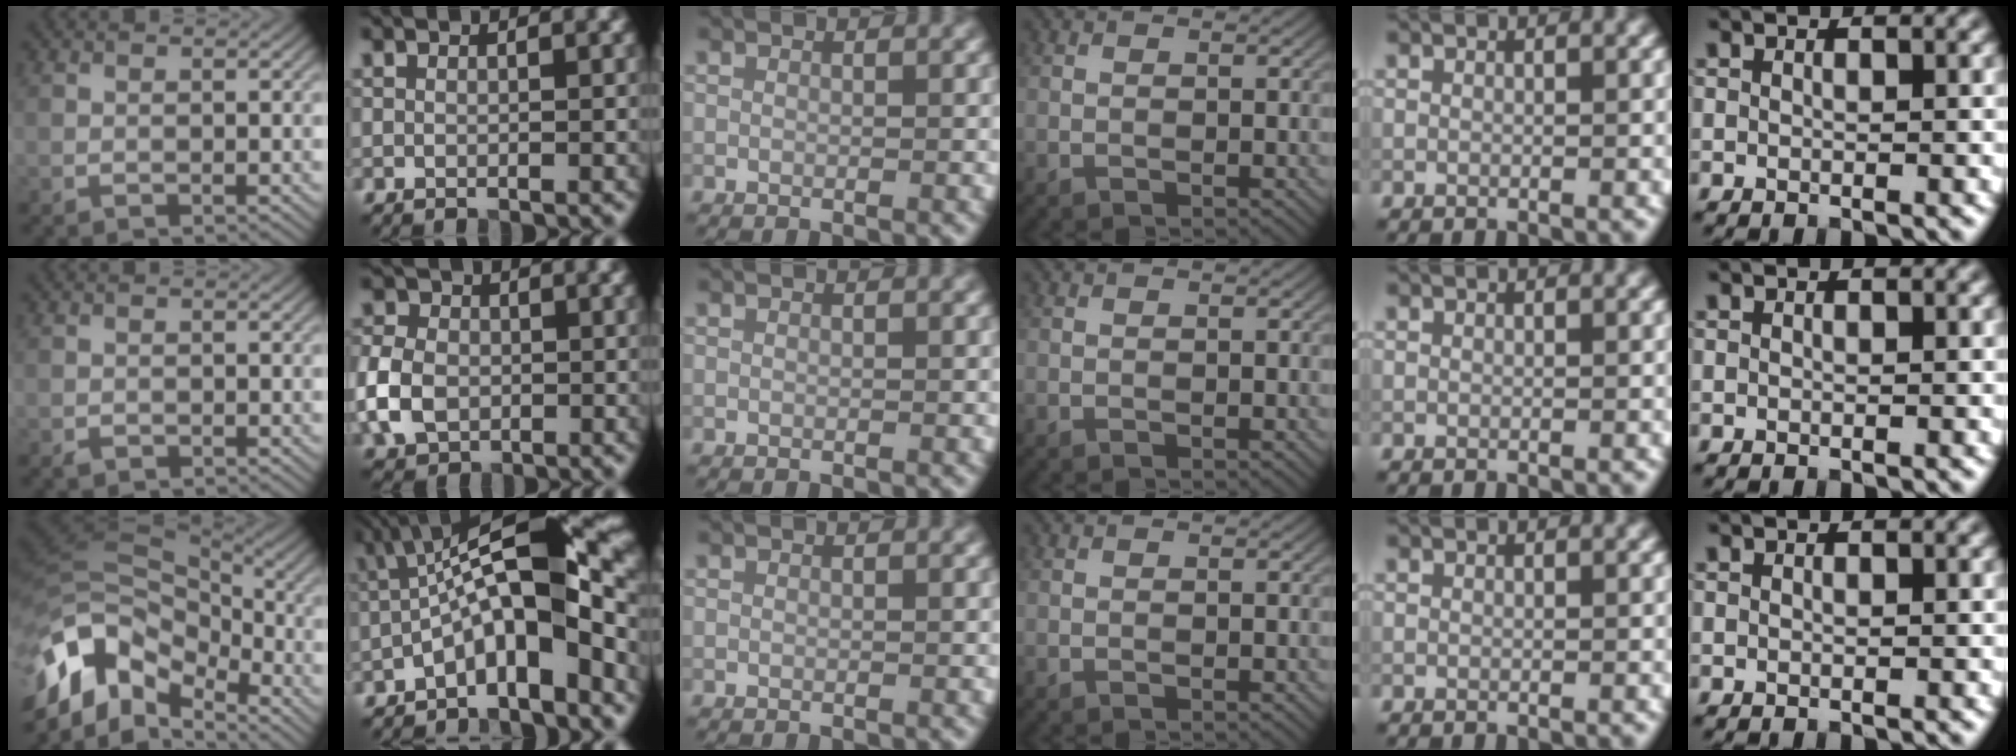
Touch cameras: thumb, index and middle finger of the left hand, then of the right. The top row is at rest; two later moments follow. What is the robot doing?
{"motion": "lift_and_place", "object": "coin"}